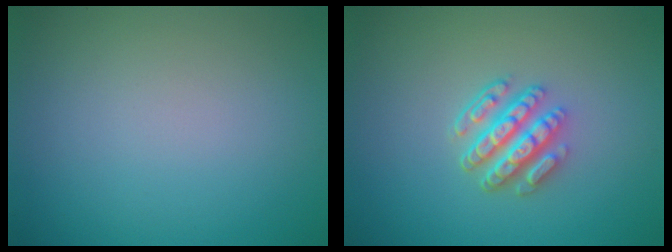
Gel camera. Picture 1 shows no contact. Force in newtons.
{"total": 4.5, "press": 3.6, "slide": 2.7}